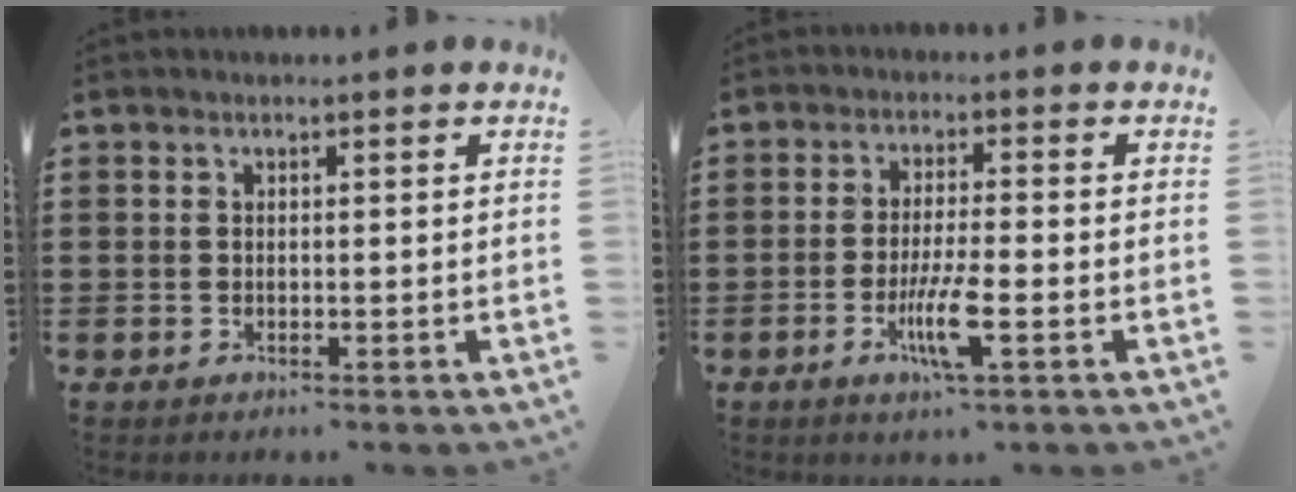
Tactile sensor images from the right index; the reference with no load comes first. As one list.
[{"total": 6.6, "force": [-2.5, 0.9, 6.0], "torque": [-0.117, -0.014, -0.045]}]